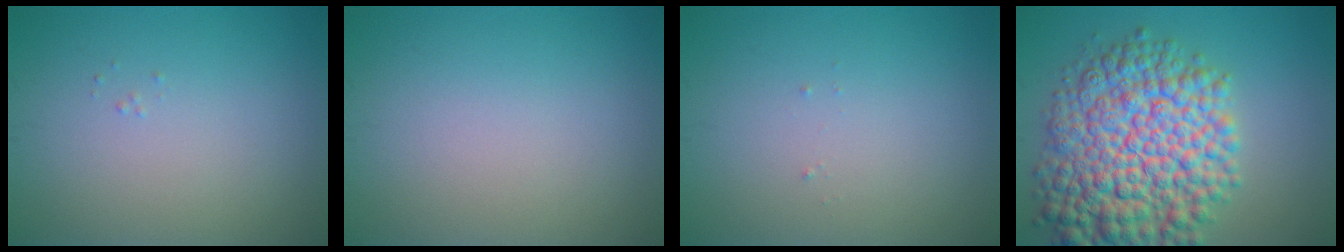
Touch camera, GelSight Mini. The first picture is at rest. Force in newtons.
{"total": 0.0}
{"total": 0.0}
{"total": 12.2, "press": 12.2, "slide": 0.3}